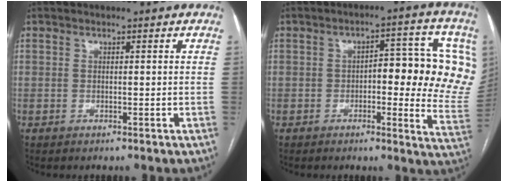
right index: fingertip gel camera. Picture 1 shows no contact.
{"total": 15.3, "force": [1.7, 5.0, 14.4], "torque": [-0.146, 0.017, 0.017]}